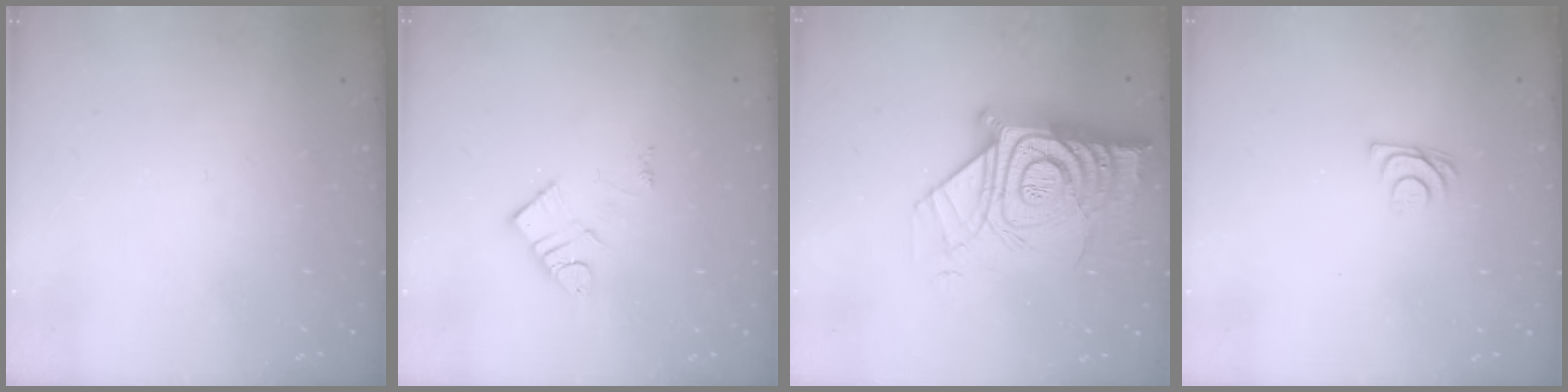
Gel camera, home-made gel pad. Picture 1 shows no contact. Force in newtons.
{"total": 8.2, "press": 8.2, "slide": 0.5}
{"total": 22.0, "press": 21.9, "slide": 1.7}
{"total": 6.1, "press": 6.0, "slide": 0.8}